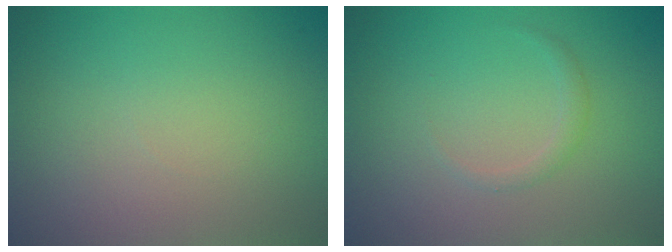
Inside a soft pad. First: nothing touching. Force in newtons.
{"total": 0.9, "press": 0.9, "slide": 0.1}